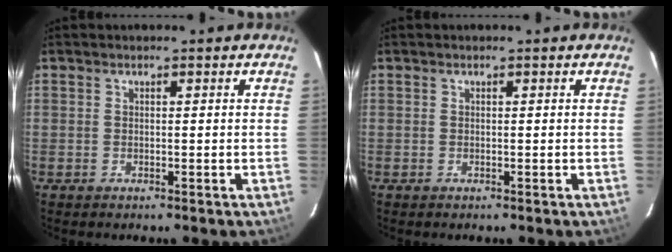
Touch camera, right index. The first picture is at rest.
{"total": 0.0}